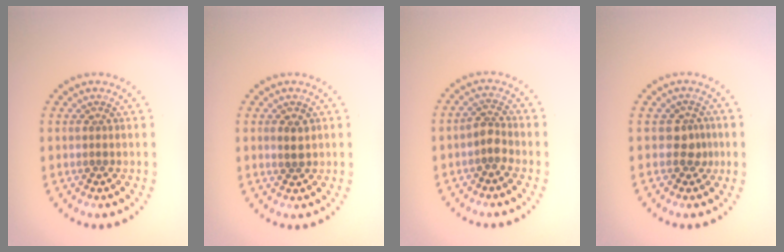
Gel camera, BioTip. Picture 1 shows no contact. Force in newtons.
{"total": 1.3, "press": 1.2, "slide": 0.5}
{"total": 1.7, "press": 1.4, "slide": 1.0}
{"total": 1.6, "press": 1.3, "slide": 1.0}